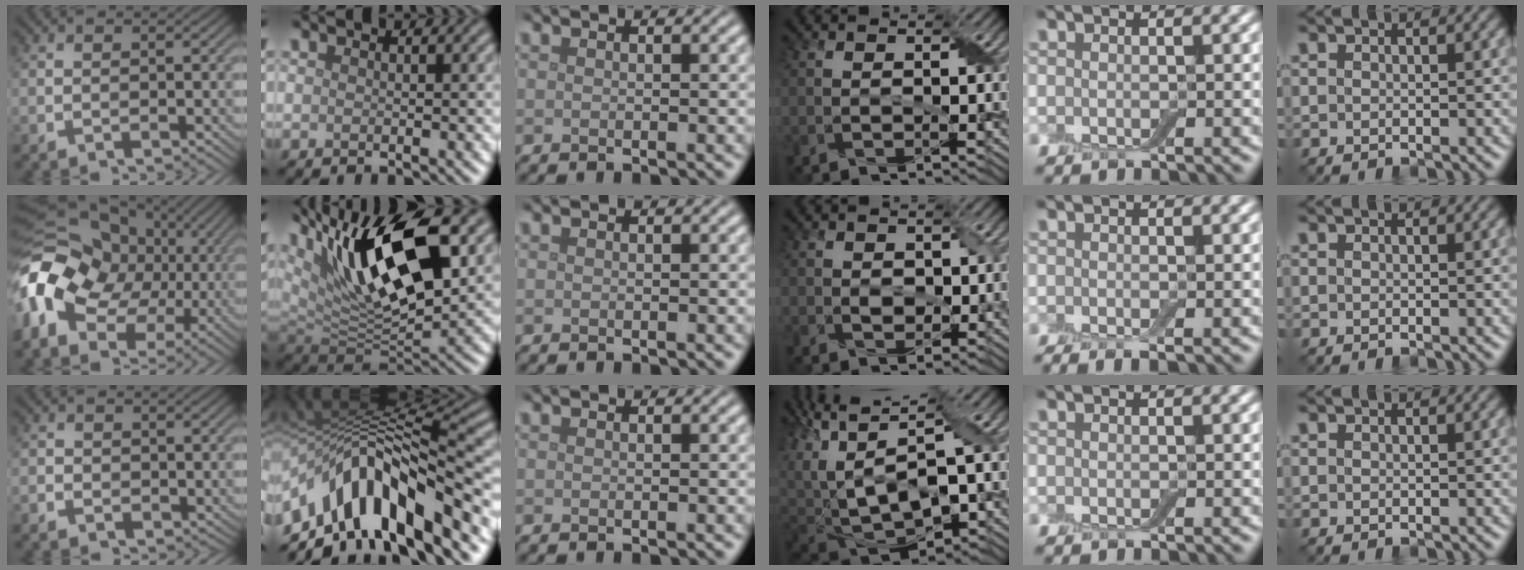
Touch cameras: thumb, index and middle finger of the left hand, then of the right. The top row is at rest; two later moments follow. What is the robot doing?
{"motion": "peel", "object": "aluminum foil"}